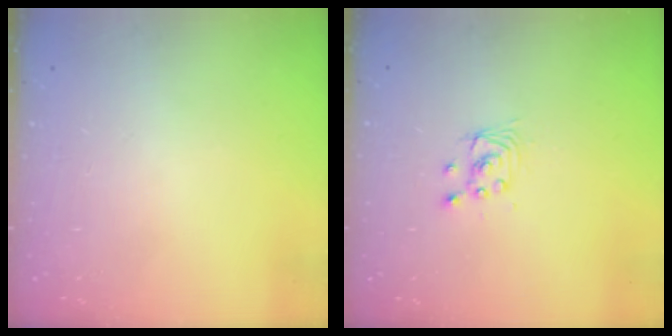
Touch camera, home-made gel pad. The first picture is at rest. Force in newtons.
{"total": 2.9, "press": 2.9, "slide": 0.1}